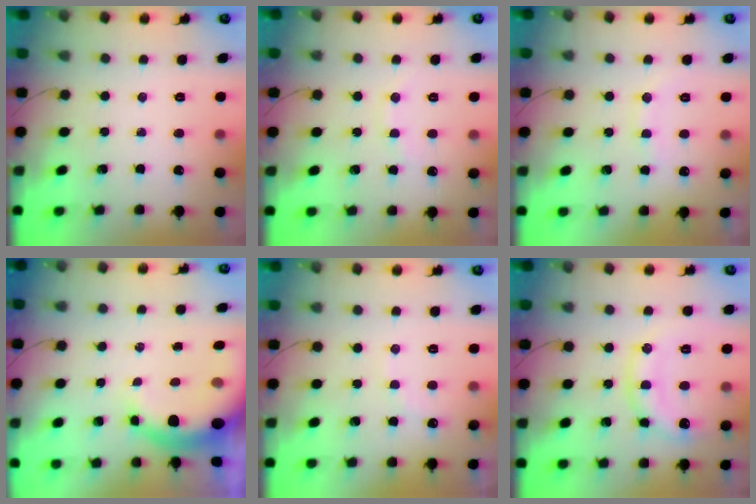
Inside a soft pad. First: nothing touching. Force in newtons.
{"total": 6.0, "press": 5.8, "slide": 1.6}
{"total": 8.1, "press": 8.0, "slide": 1.2}
{"total": 8.3, "press": 8.1, "slide": 1.5}
{"total": 6.3, "press": 6.2, "slide": 1.1}
{"total": 11.6, "press": 11.6, "slide": 0.6}